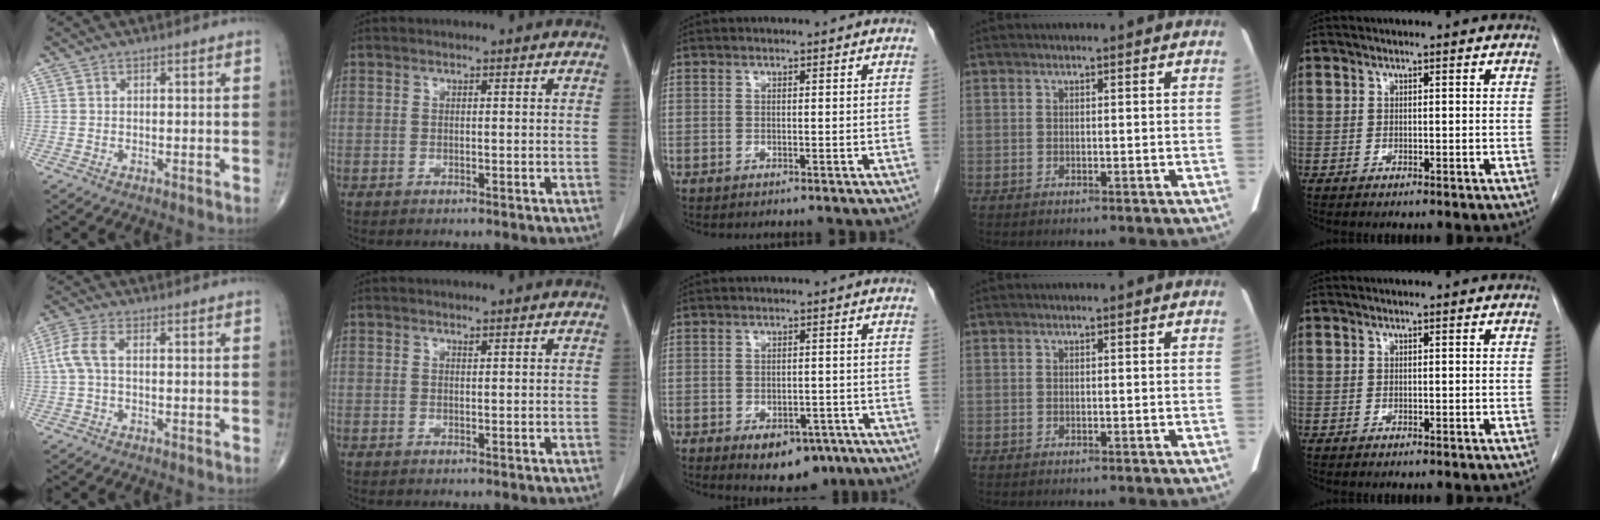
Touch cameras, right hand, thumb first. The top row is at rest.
{"thumb": {"total": 4.9, "force": [0.4, 2.4, 4.3], "torque": [-0.119, 0.012, 0.003]}, "middle": {"total": 7.7, "force": [-4.6, 4.3, 4.4], "torque": [-0.048, 0.003, -0.057]}}